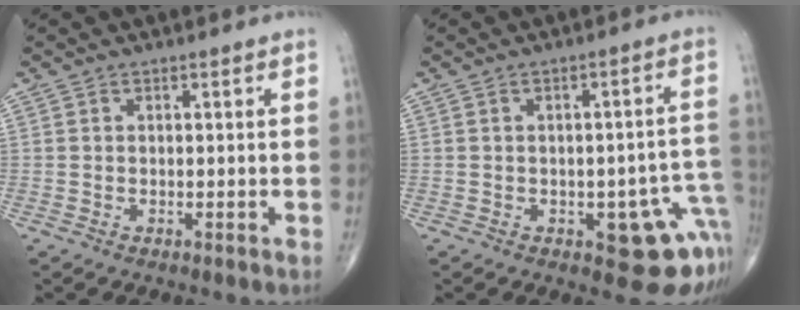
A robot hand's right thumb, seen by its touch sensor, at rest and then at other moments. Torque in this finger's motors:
{"motor_torque": [1.63, 0.95, -0.03, -0.27, 0.09]}